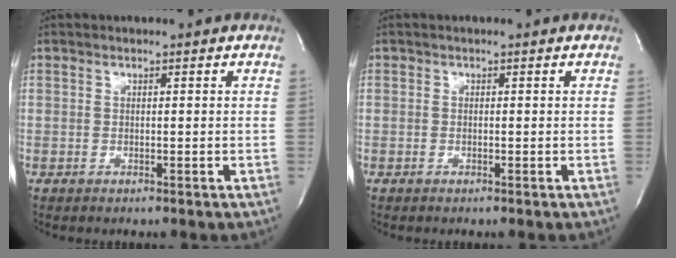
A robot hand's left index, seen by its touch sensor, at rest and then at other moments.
{"total": 0.0}